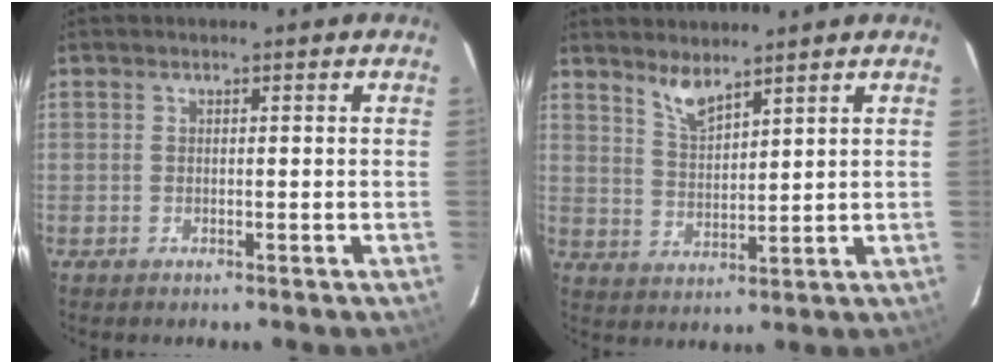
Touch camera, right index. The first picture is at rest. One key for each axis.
{"total": 5.1, "fx": 4.2, "fy": 1.1, "fz": 2.7, "tx": -0.052, "ty": -0.004, "tz": 0.084}